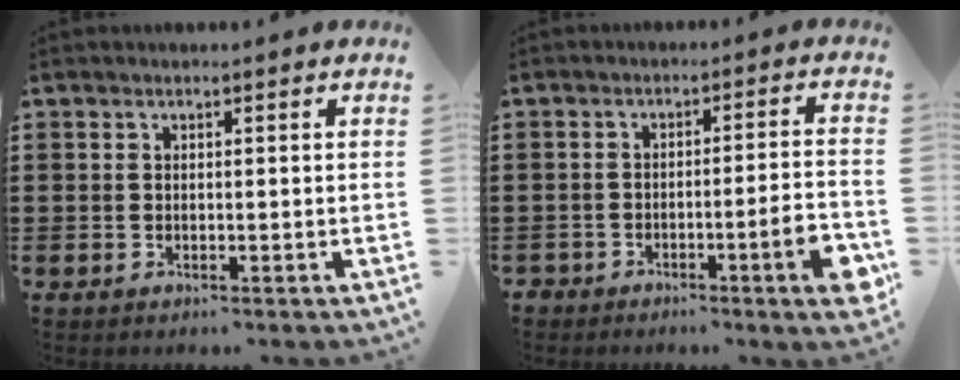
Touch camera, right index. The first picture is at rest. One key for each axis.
{"total": 5.7, "fx": -3.2, "fy": 0.7, "fz": 4.6, "tx": -0.064, "ty": -0.007, "tz": -0.056}